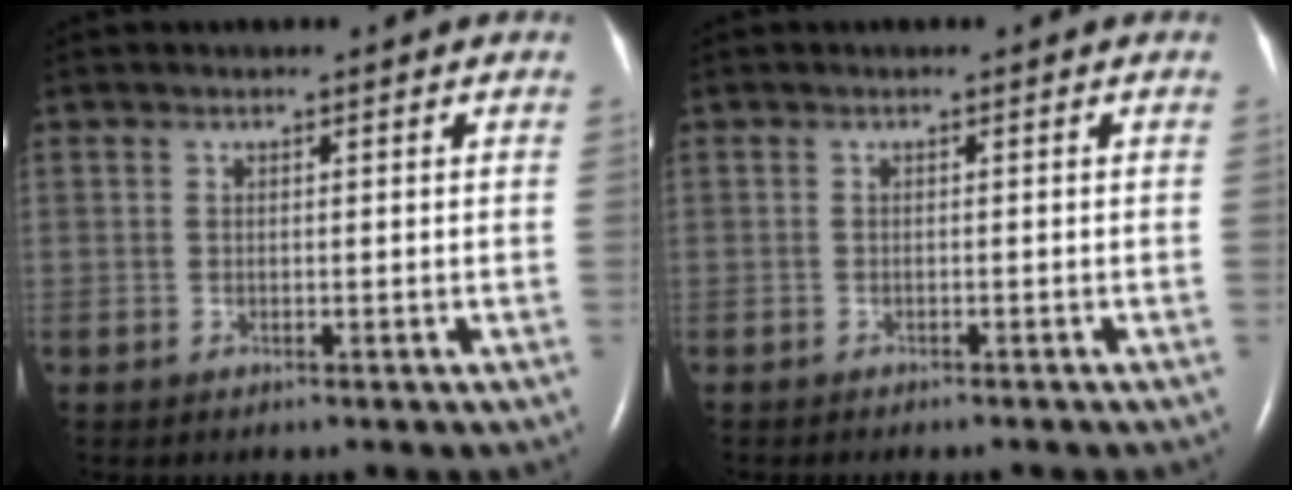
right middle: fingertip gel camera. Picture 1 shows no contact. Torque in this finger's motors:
{"motor_torque": [0.00, 0.00, 0.00, 0.00]}